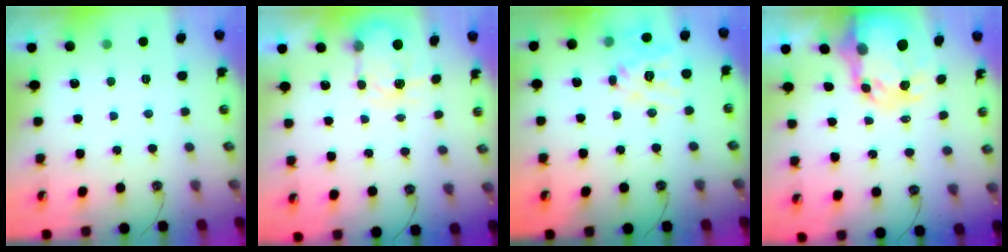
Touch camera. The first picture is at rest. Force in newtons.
{"total": 5.1, "press": 5.1, "slide": 0.4}
{"total": 15.4, "press": 15.2, "slide": 2.1}
{"total": 9.7, "press": 9.6, "slide": 0.9}